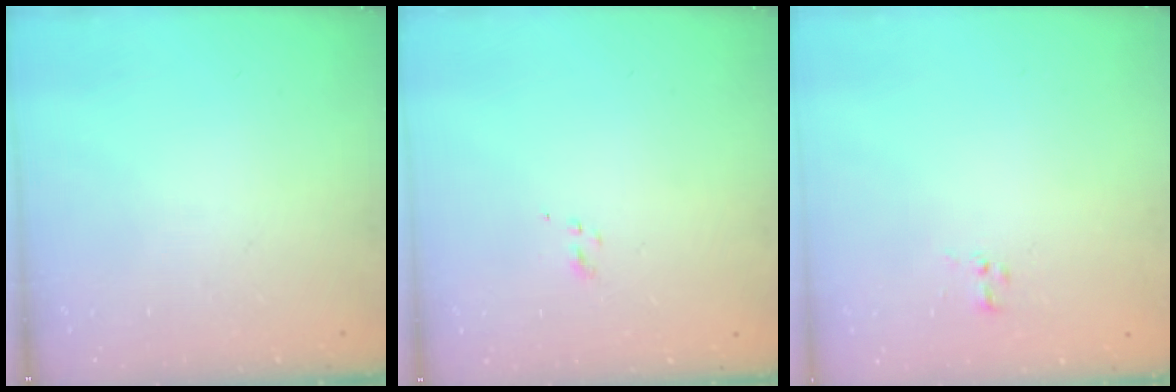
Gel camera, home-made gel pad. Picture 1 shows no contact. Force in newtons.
{"total": 0.7, "press": 0.7, "slide": 0.3}
{"total": 1.4, "press": 1.3, "slide": 0.7}